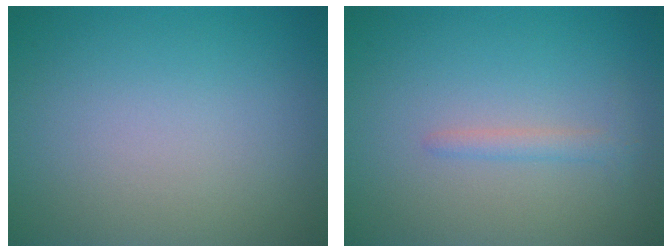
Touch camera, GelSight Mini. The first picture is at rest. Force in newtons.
{"total": 1.3, "press": 1.3, "slide": 0.1}